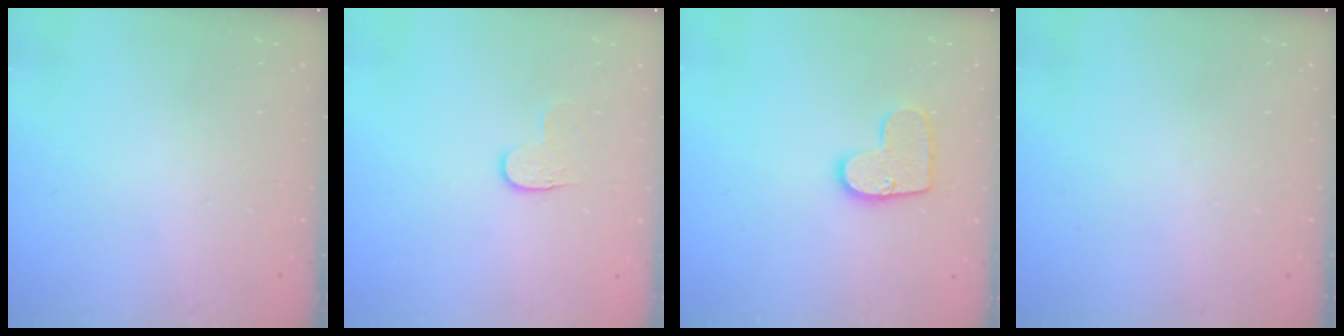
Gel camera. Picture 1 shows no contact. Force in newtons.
{"total": 3.4, "press": 3.4, "slide": 0.3}
{"total": 10.7, "press": 10.7, "slide": 0.6}
{"total": 0.0}